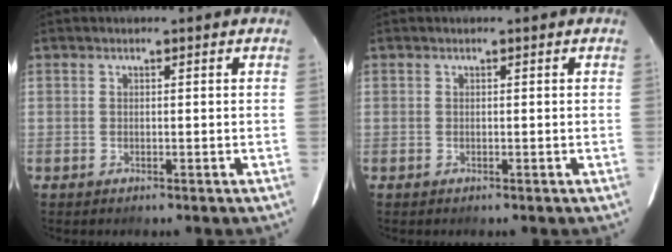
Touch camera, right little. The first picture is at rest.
{"total": 0.0}